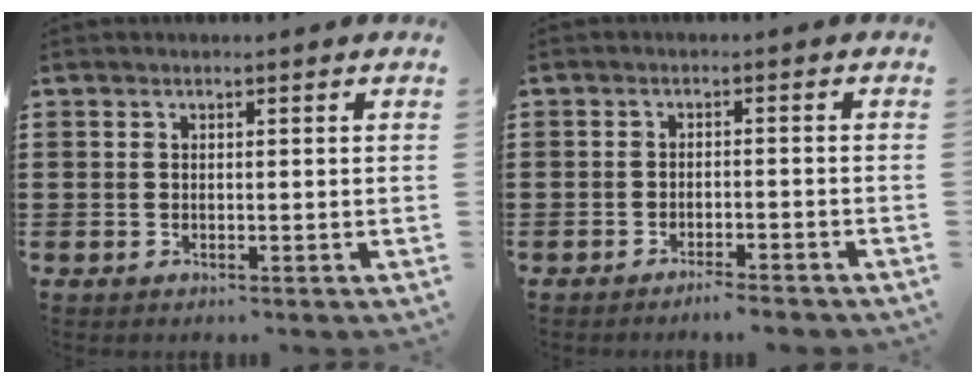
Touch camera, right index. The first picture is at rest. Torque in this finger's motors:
{"motor_torque": [1.05, 1.09, 0.03, 0.04]}